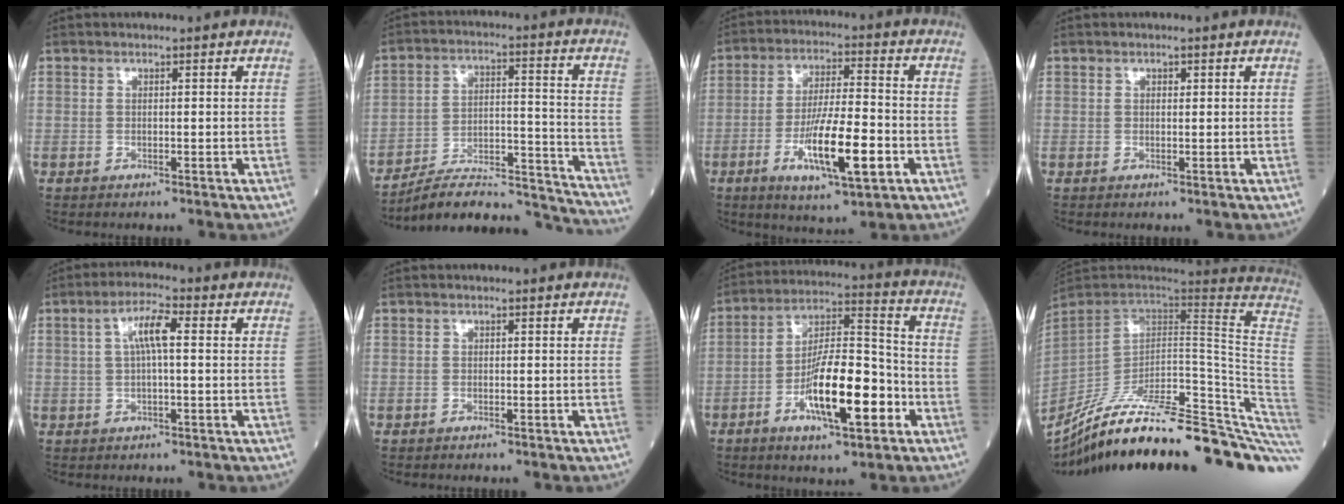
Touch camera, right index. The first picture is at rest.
{"total": 17.5, "force": [-16.9, 0.9, 4.5], "torque": [-0.058, 0.033, -0.261]}
{"total": 12.4, "force": [-4.2, 1.9, 11.6], "torque": [-0.210, -0.011, -0.067]}
{"total": 0.5, "force": [0.2, 0.3, 0.3], "torque": [-0.005, 0.000, 0.003]}
{"total": 5.0, "force": [0.9, 0.9, 4.9], "torque": [-0.092, 0.016, 0.014]}
{"total": 0.0}
{"total": 14.3, "force": [-5.2, 3.4, 12.9], "torque": [-0.231, 0.005, -0.085]}
{"total": 38.4, "force": [-31.6, 2.8, 21.7], "torque": [-0.205, -0.059, -0.437]}